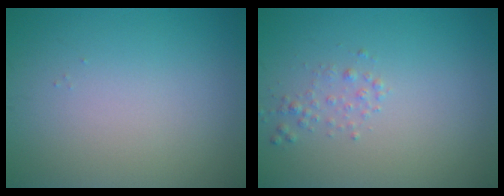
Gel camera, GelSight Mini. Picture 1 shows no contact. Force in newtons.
{"total": 1.0, "press": 1.0, "slide": 0.0}